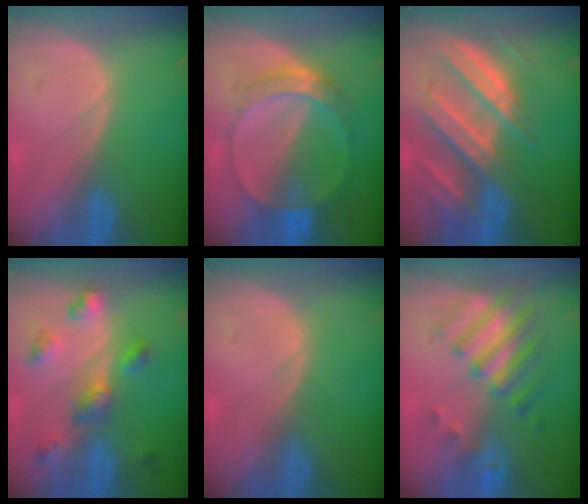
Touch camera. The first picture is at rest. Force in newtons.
{"total": 7.2, "press": 6.4, "slide": 3.4}
{"total": 10.3, "press": 9.0, "slide": 4.9}
{"total": 6.4, "press": 5.7, "slide": 2.8}
{"total": 0.0}
{"total": 8.1, "press": 7.0, "slide": 3.9}